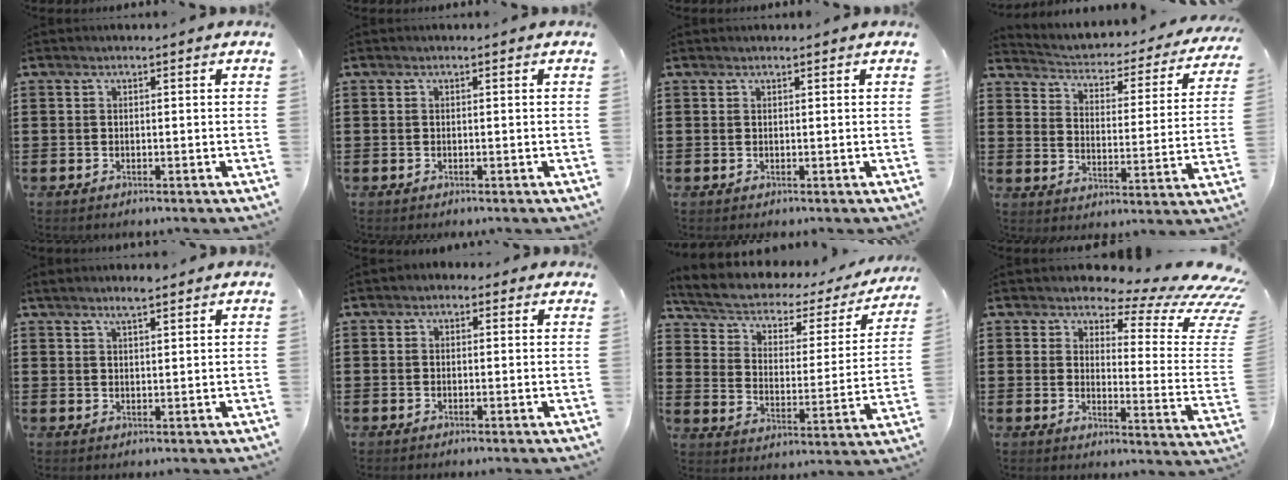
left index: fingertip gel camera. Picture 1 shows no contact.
{"total": 0.0}
{"total": 0.0}
{"total": 1.7, "force": [1.6, 0.5, 0.5], "torque": [-0.027, -0.027, 0.014]}
{"total": 2.9, "force": [2.3, 0.2, 1.8], "torque": [-0.040, 0.001, 0.040]}
{"total": 1.1, "force": [0.1, 1.0, 0.5], "torque": [-0.005, 0.003, -0.001]}
{"total": 4.0, "force": [2.3, 2.1, 2.5], "torque": [-0.064, -0.023, 0.031]}
{"total": 7.2, "force": [5.5, 1.9, 4.3], "torque": [-0.083, -0.048, 0.091]}